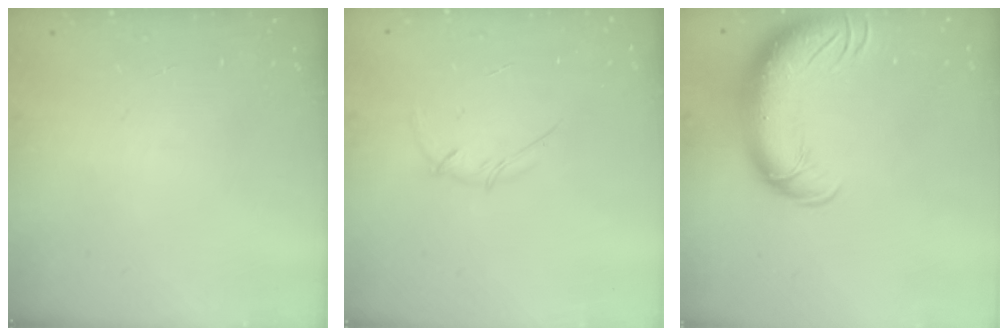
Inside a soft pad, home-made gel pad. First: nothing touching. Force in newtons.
{"total": 3.8, "press": 3.7, "slide": 0.9}
{"total": 15.0, "press": 14.6, "slide": 3.4}